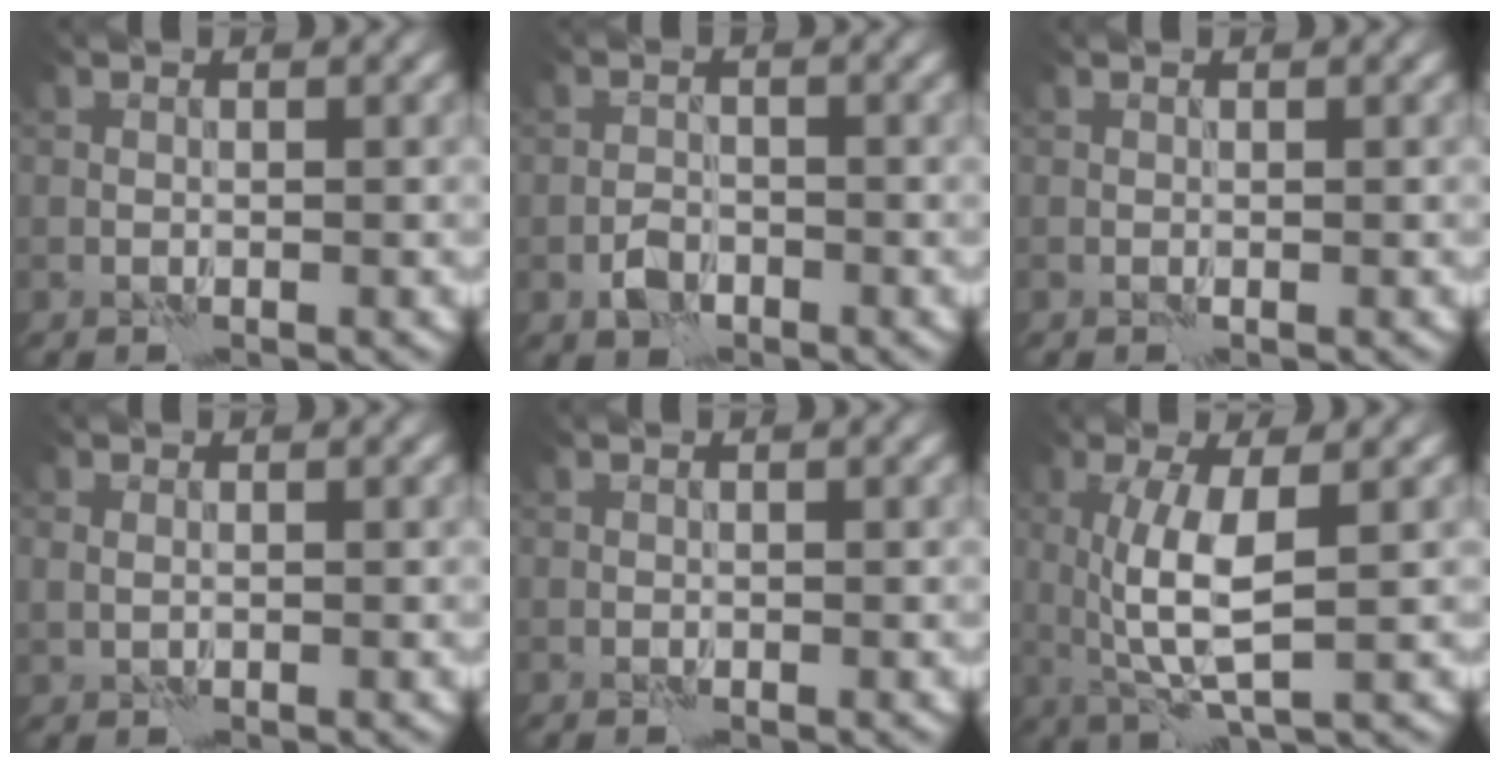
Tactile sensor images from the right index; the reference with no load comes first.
{"total": 2.1, "force": [-1.2, 1.3, 1.1], "torque": [-0.017, 0.006, -0.026]}
{"total": 0.0}
{"total": 1.2, "force": [0.0, 0.9, 0.8], "torque": [-0.015, -0.002, 0.003]}
{"total": 0.0}
{"total": 5.6, "force": [0.6, 1.5, 5.3], "torque": [-0.114, -0.004, 0.012]}